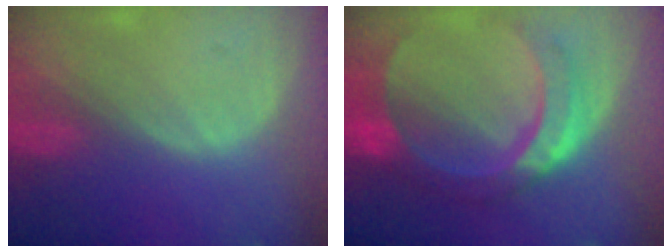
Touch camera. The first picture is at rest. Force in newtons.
{"total": 10.6, "press": 10.6, "slide": 1.1}